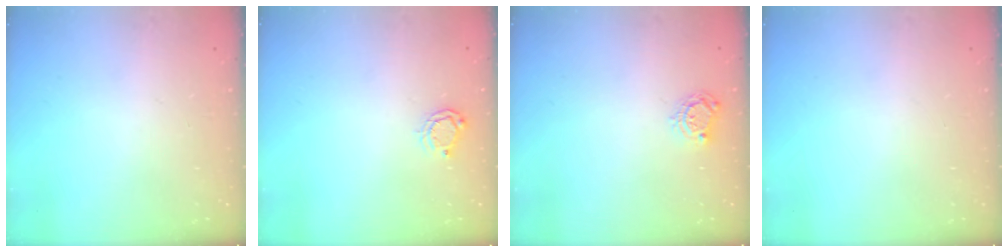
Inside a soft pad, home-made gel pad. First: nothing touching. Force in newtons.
{"total": 5.7, "press": 5.7, "slide": 0.3}
{"total": 5.5, "press": 5.4, "slide": 0.6}
{"total": 0.0}